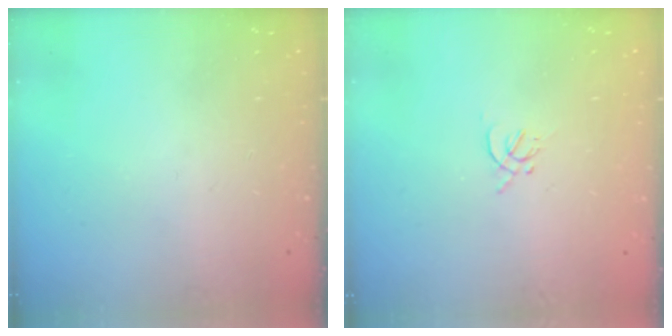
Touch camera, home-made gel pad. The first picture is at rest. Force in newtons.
{"total": 1.7, "press": 1.7, "slide": 0.5}